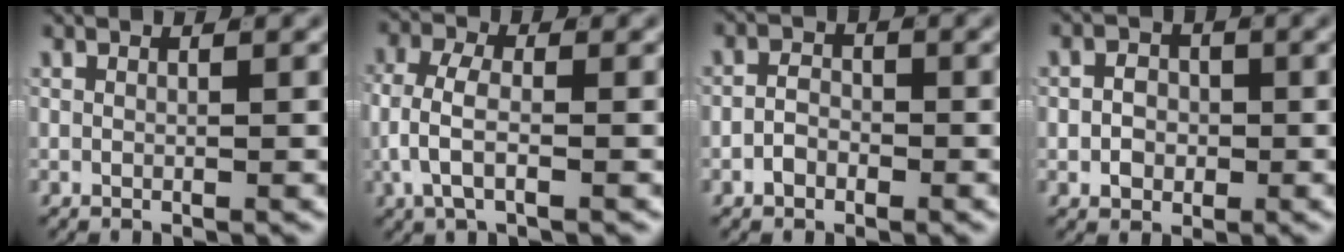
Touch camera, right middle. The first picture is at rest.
{"total": 4.4, "force": [-0.7, 2.5, 3.6], "torque": [-0.085, -0.008, -0.012]}
{"total": 1.7, "force": [-1.0, 1.1, 0.7], "torque": [-0.004, 0.000, -0.022]}
{"total": 2.4, "force": [-0.6, 2.0, 1.2], "torque": [-0.007, -0.003, -0.011]}